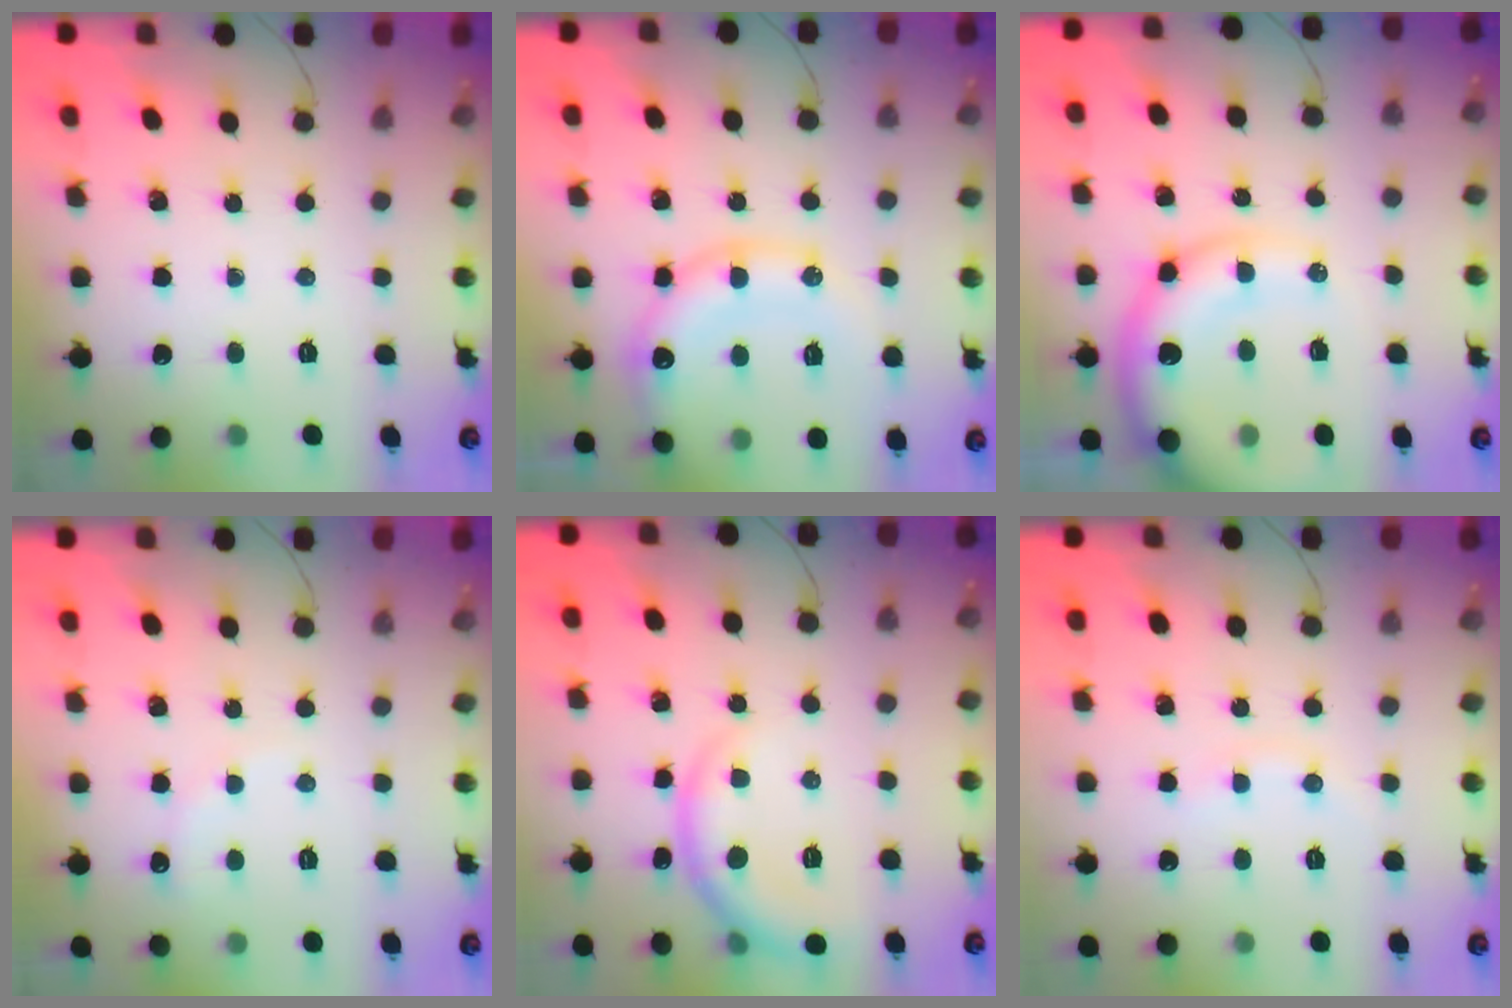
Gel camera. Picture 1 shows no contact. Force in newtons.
{"total": 17.1, "press": 16.8, "slide": 2.8}
{"total": 17.2, "press": 16.8, "slide": 3.6}
{"total": 6.2, "press": 6.0, "slide": 1.4}
{"total": 8.0, "press": 7.9, "slide": 0.8}
{"total": 3.8, "press": 3.5, "slide": 1.3}